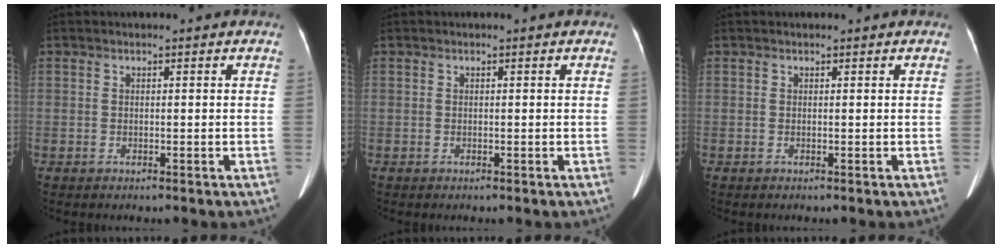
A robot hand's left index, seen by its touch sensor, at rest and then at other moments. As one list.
[{"total": 0.0}, {"total": 0.9, "force": [0.8, 0.1, 0.4], "torque": [-0.007, 0.001, 0.010]}]